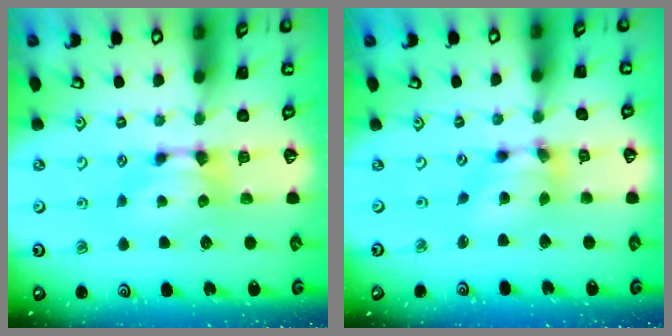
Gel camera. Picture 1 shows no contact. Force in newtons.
{"total": 5.4, "press": 5.1, "slide": 1.7}